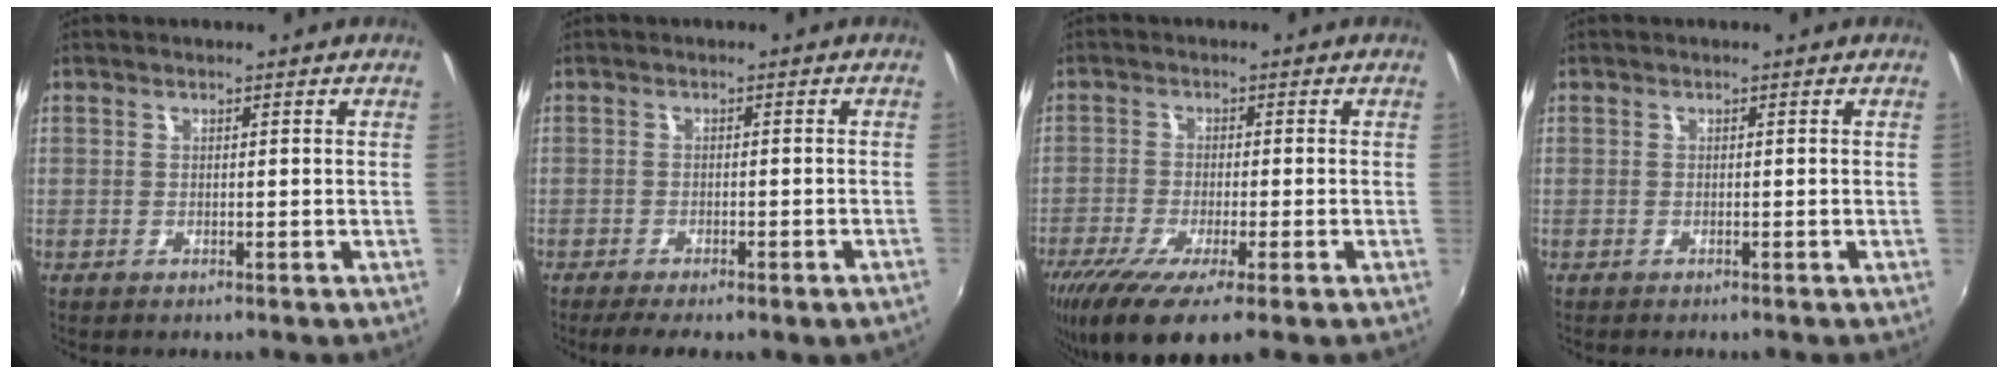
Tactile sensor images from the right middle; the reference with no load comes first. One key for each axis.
{"total": 6.2, "fx": -4.7, "fy": 0.9, "fz": 3.9, "tx": -0.081, "ty": -0.019, "tz": -0.064}
{"total": 12.1, "fx": -7.5, "fy": 2.3, "fz": 9.3, "tx": -0.188, "ty": -0.049, "tz": -0.125}
{"total": 0.0}